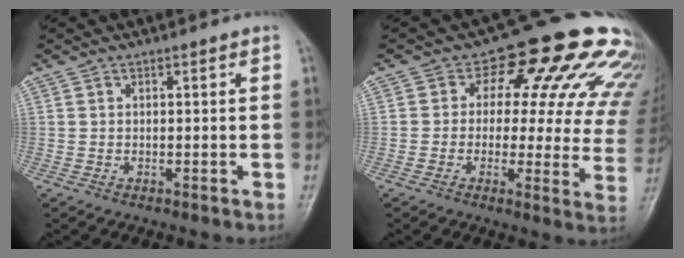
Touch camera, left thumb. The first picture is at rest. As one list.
[{"total": 18.7, "force": [9.3, 9.7, 13.0], "torque": [-0.117, -0.013, 0.091]}]